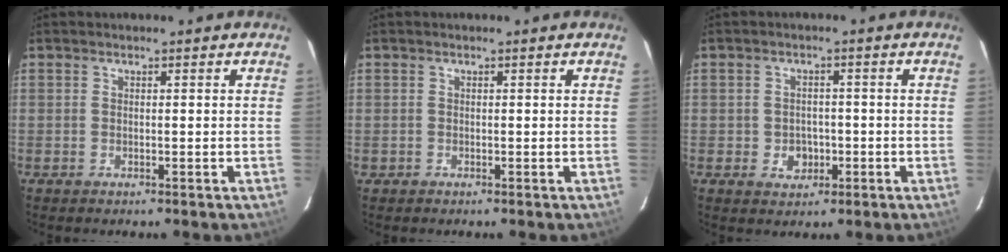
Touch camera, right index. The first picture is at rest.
{"total": 0.9, "force": [-0.3, 0.8, -0.1], "torque": [-0.001, 0.003, -0.002]}
{"total": 3.6, "force": [-0.9, 3.3, 1.3], "torque": [-0.029, 0.008, -0.002]}